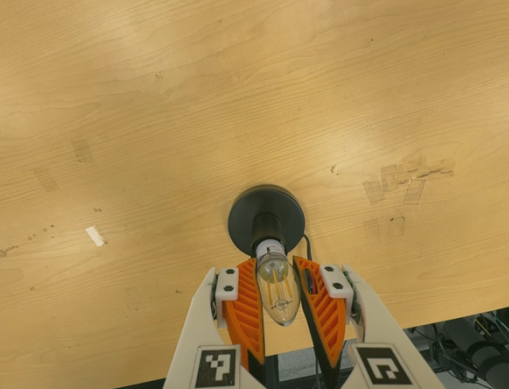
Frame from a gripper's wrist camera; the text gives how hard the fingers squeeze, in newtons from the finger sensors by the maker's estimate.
{"total": 13.5, "left": 13.4, "right": 13.6}